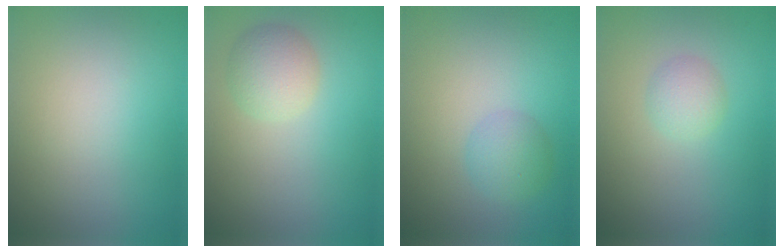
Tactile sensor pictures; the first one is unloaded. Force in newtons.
{"total": 2.8, "press": 2.8, "slide": 0.1}
{"total": 2.2, "press": 2.2, "slide": 0.0}
{"total": 1.7, "press": 1.7, "slide": 0.1}